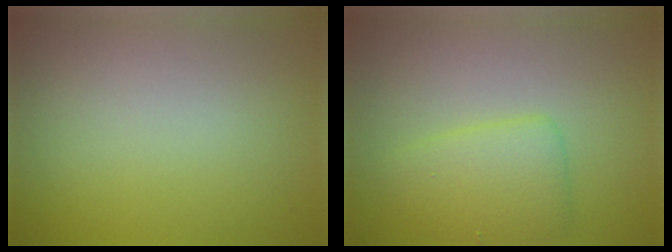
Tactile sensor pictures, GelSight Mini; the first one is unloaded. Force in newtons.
{"total": 3.5, "press": 3.5, "slide": 0.3}